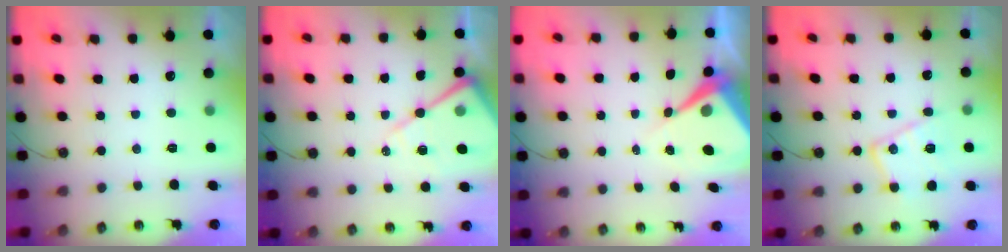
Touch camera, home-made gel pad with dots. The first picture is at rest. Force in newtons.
{"total": 14.5, "press": 14.4, "slide": 1.4}
{"total": 8.5, "press": 8.5, "slide": 0.9}
{"total": 13.9, "press": 13.8, "slide": 1.1}